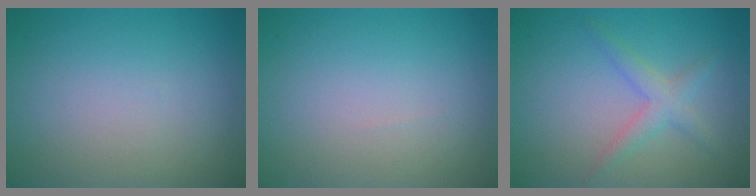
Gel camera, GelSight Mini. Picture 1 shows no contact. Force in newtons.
{"total": 0.0}
{"total": 2.3, "press": 2.3, "slide": 0.1}